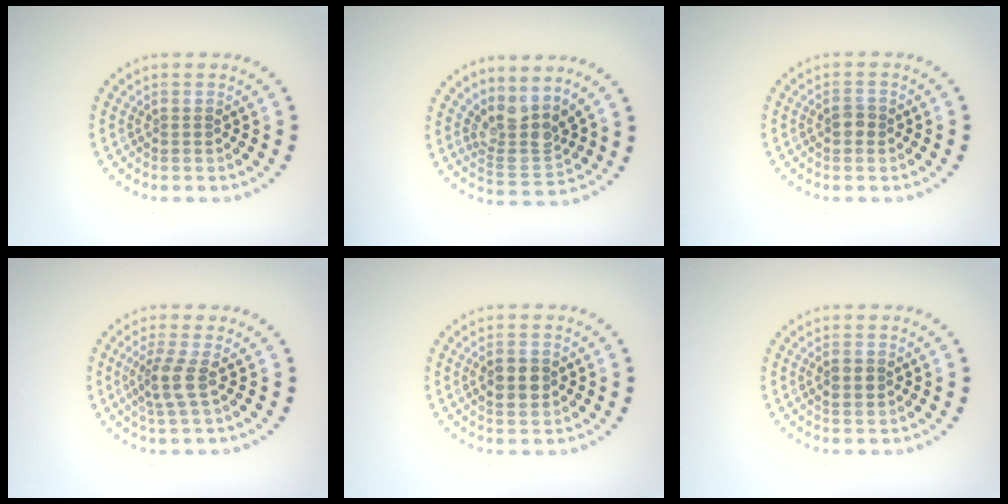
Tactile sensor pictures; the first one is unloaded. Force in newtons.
{"total": 3.6, "press": 2.7, "slide": 2.4}
{"total": 1.3, "press": 1.3, "slide": 0.2}
{"total": 2.5, "press": 2.0, "slide": 1.6}
{"total": 2.9, "press": 2.9, "slide": 0.1}
{"total": 1.2, "press": 1.2, "slide": 0.1}